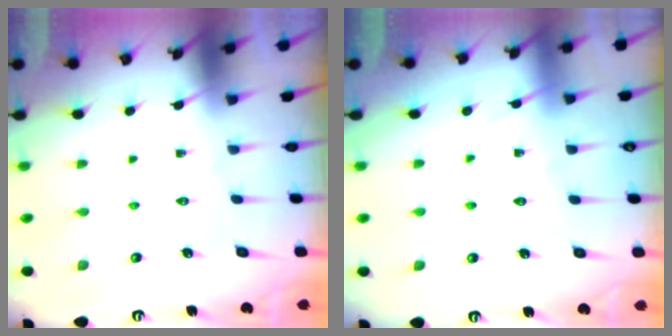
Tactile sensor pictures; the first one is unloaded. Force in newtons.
{"total": 1.9, "press": 1.9, "slide": 0.2}